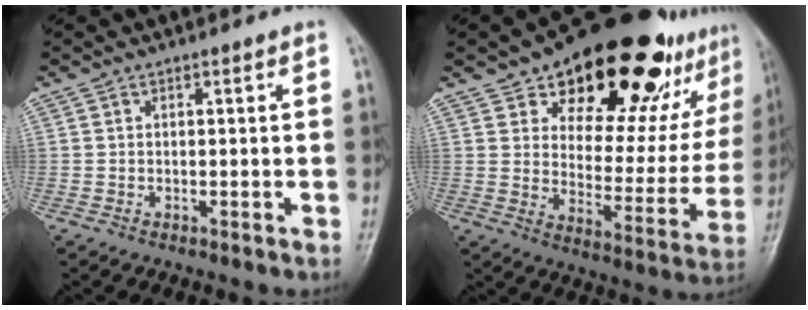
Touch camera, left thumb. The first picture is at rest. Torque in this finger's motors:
{"motor_torque": [0.61, 0.44, 1.45, -1.32, 0.13]}